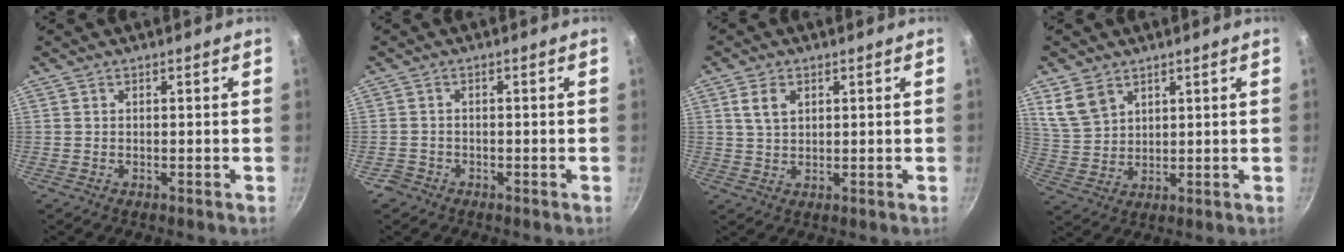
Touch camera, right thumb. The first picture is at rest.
{"total": 1.8, "force": [-1.2, 1.3, 0.1], "torque": [0.002, 0.018, -0.018]}
{"total": 4.1, "force": [1.5, 2.8, 2.6], "torque": [-0.038, -0.002, 0.033]}
{"total": 6.5, "force": [3.9, 4.2, 3.0], "torque": [-0.049, -0.015, 0.089]}